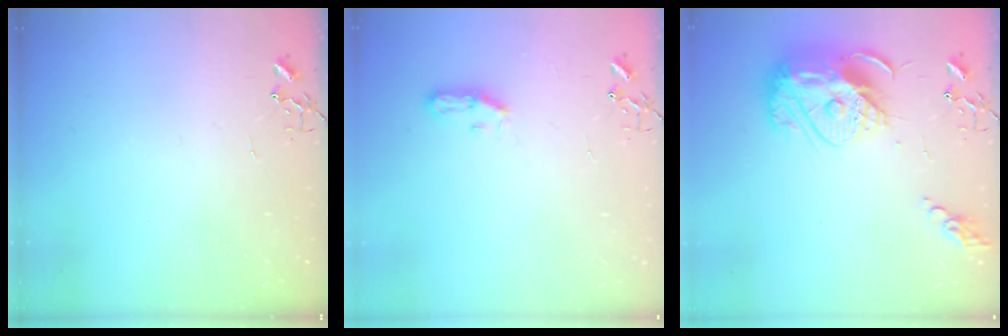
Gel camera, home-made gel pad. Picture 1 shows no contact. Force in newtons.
{"total": 5.5, "press": 5.5, "slide": 0.7}
{"total": 16.0, "press": 15.9, "slide": 1.4}